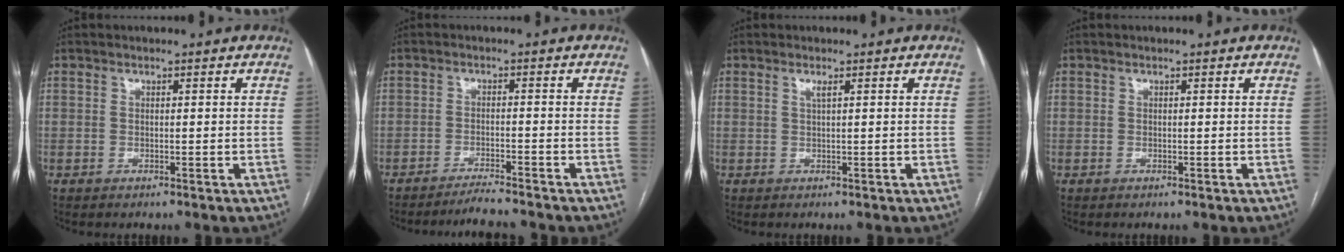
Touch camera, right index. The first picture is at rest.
{"total": 4.8, "force": [-4.6, -0.6, 1.3], "torque": [-0.019, -0.014, -0.072]}
{"total": 1.0, "force": [0.5, -0.1, 0.8], "torque": [-0.022, -0.001, 0.010]}
{"total": 0.0}